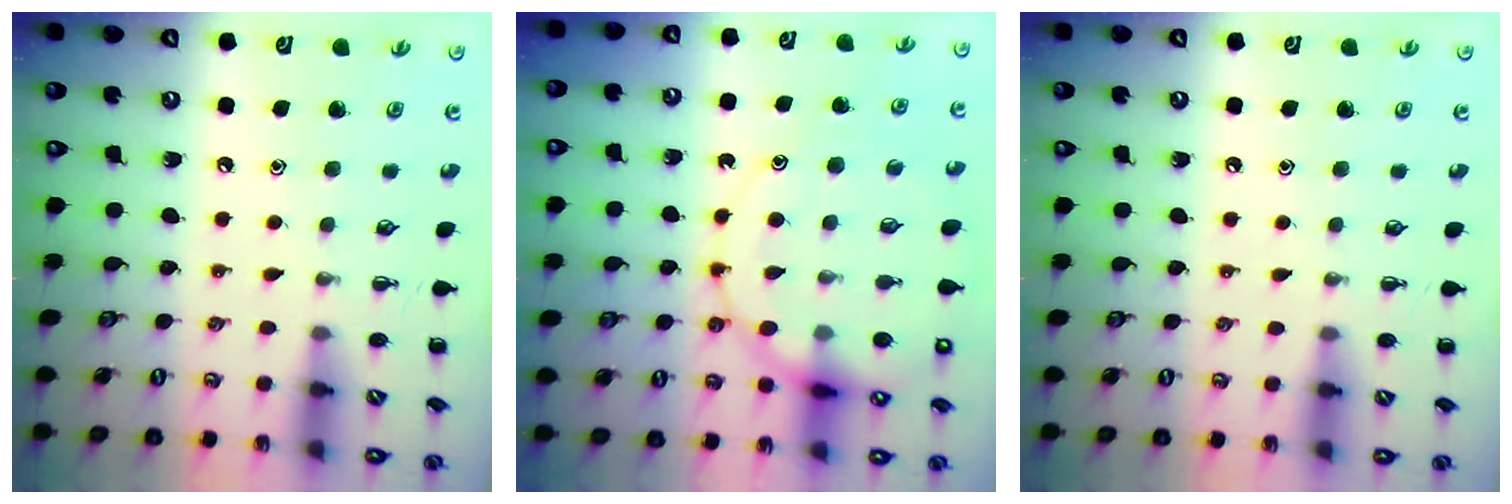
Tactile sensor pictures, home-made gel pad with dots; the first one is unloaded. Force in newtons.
{"total": 16.5, "press": 16.4, "slide": 2.4}
{"total": 3.6, "press": 3.4, "slide": 1.3}